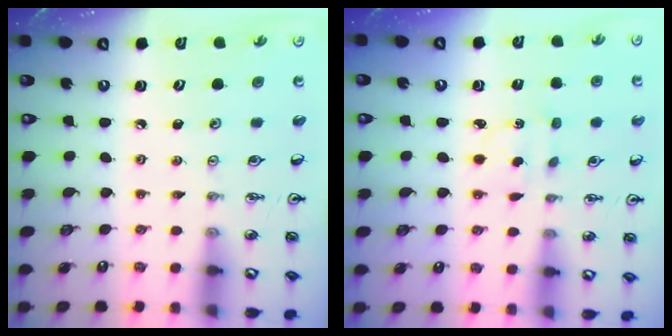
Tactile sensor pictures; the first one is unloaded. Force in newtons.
{"total": 2.7, "press": 2.6, "slide": 0.5}